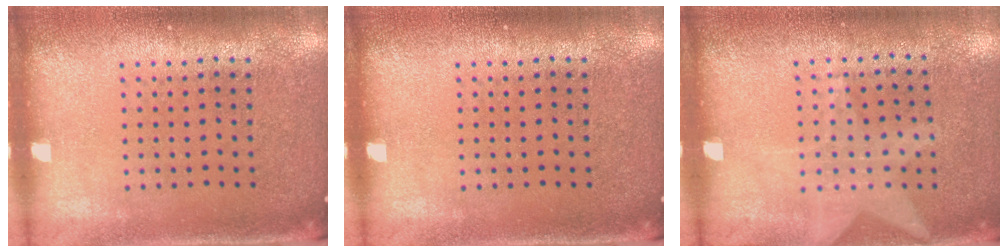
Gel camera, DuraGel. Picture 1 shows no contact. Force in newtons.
{"total": 0.0}
{"total": 1.1, "press": 0.9, "slide": 0.7}